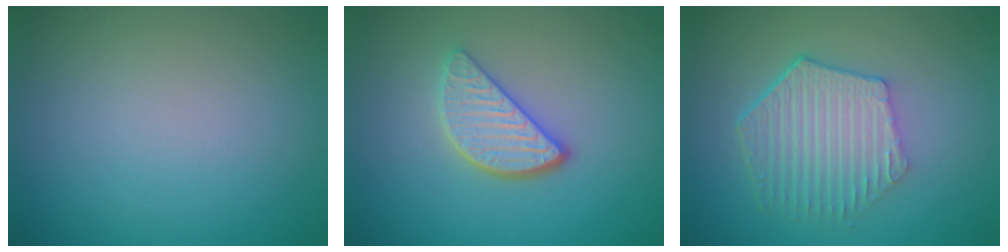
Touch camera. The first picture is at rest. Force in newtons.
{"total": 3.4, "press": 2.9, "slide": 1.9}
{"total": 5.8, "press": 4.3, "slide": 3.8}